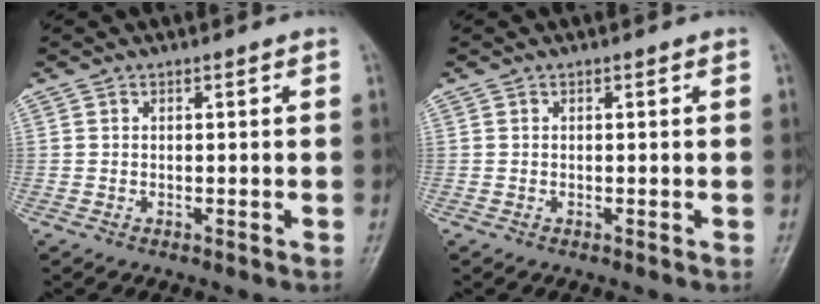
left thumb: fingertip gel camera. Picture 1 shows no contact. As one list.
[{"total": 0.0}]